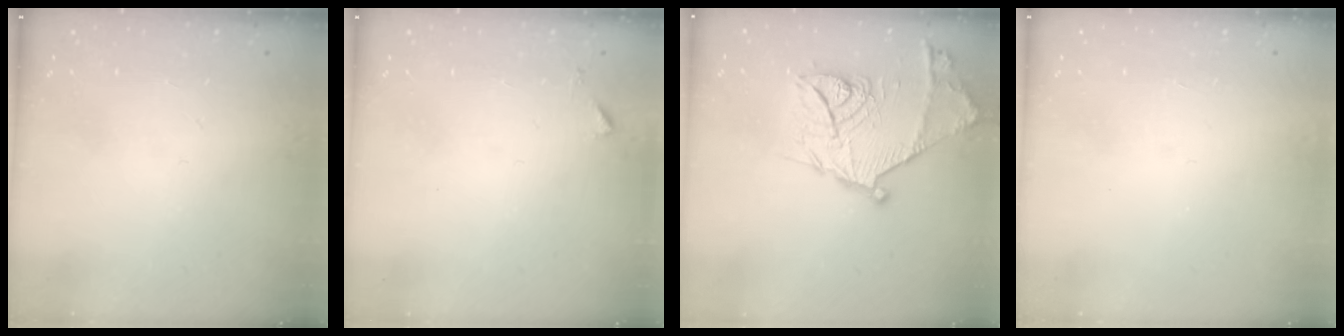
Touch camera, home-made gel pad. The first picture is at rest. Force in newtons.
{"total": 3.2, "press": 3.2, "slide": 0.3}
{"total": 19.7, "press": 19.7, "slide": 1.1}
{"total": 1.6, "press": 1.6, "slide": 0.1}